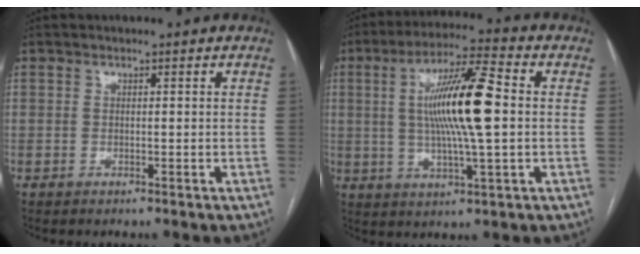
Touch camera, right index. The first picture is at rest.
{"total": 13.8, "force": [1.1, 1.1, 13.7], "torque": [-0.251, 0.010, 0.016]}